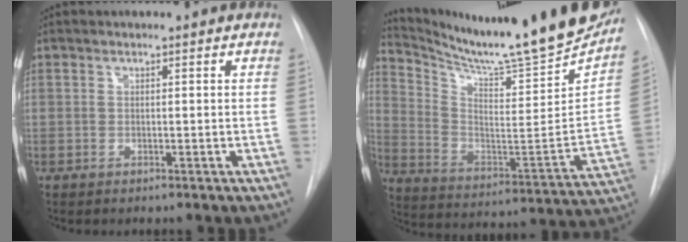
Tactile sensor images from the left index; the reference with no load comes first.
{"total": 25.2, "force": [22.6, 1.3, 11.0], "torque": [-0.187, -0.104, 0.321]}